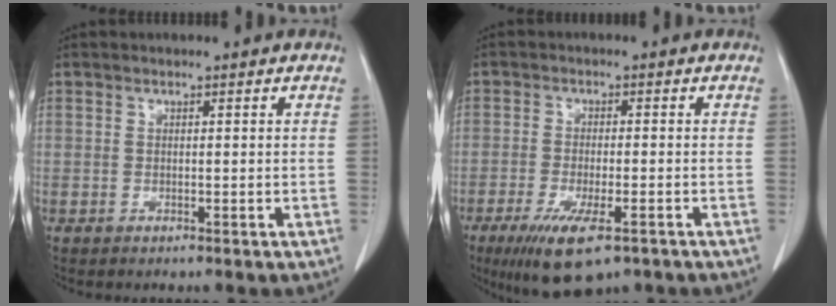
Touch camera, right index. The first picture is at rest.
{"total": 9.6, "force": [-5.8, 2.5, 7.2], "torque": [-0.127, -0.022, -0.091]}